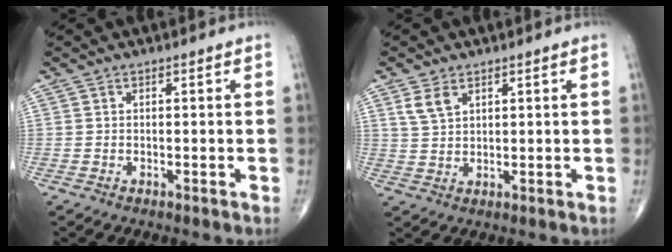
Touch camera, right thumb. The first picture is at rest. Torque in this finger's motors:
{"motor_torque": [-0.49, 0.50, 0.47, 0.13, 0.01]}